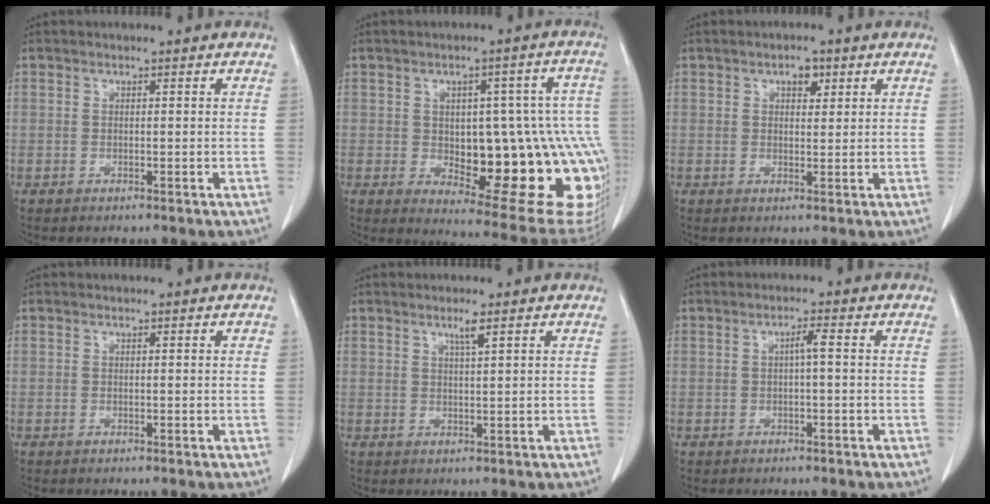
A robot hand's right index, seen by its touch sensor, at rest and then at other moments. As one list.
[{"total": 22.9, "force": [-3.3, 8.1, 21.1], "torque": [-0.182, 0.024, -0.012]}, {"total": 2.5, "force": [1.3, 1.3, 1.7], "torque": [-0.024, 0.003, 0.019]}, {"total": 0.0}, {"total": 1.9, "force": [1.2, -0.3, 1.4], "torque": [-0.028, -0.003, 0.023]}, {"total": 1.7, "force": [0.0, 0.1, 1.7], "torque": [-0.029, 0.004, 0.001]}]